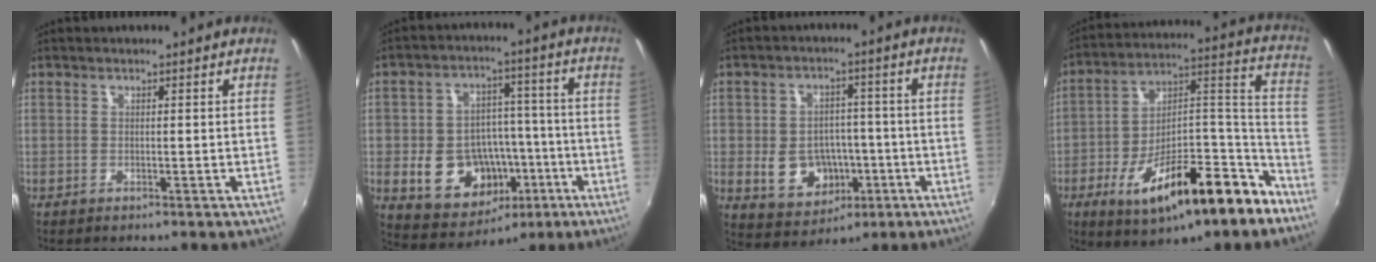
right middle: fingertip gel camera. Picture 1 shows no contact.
{"total": 15.3, "force": [-5.1, 11.7, 8.4], "torque": [-0.185, 0.020, -0.058]}
{"total": 10.6, "force": [-3.1, 8.3, 5.8], "torque": [-0.131, 0.001, -0.033]}
{"total": 24.0, "force": [-14.6, 8.9, 16.9], "torque": [-0.246, 0.020, -0.225]}